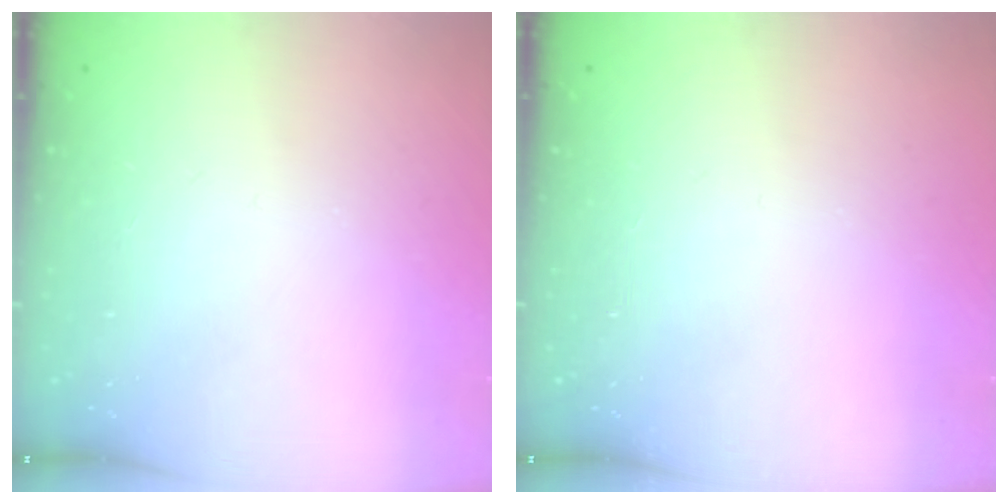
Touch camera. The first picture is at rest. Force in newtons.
{"total": 0.0}